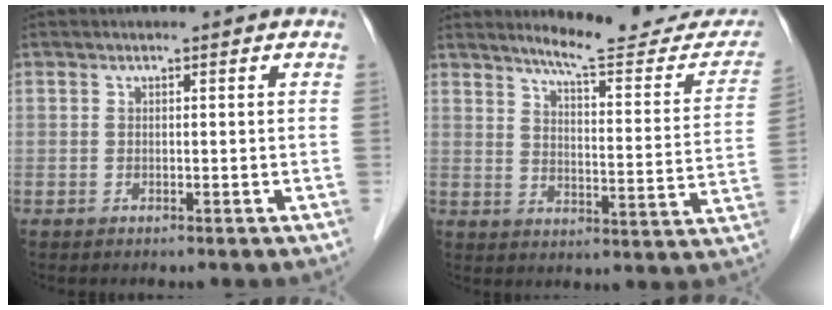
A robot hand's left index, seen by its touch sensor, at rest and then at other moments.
{"total": 16.6, "force": [15.4, 2.1, 5.9], "torque": [-0.066, -0.060, 0.186]}